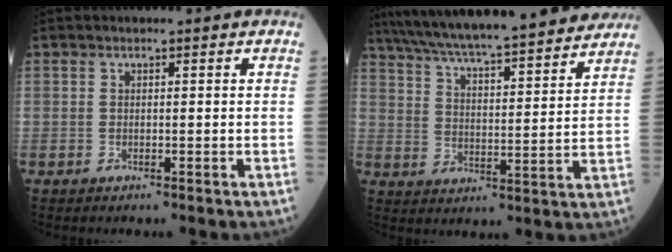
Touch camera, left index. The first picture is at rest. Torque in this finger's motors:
{"motor_torque": [0.19, -0.52, 0.96, 0.21]}